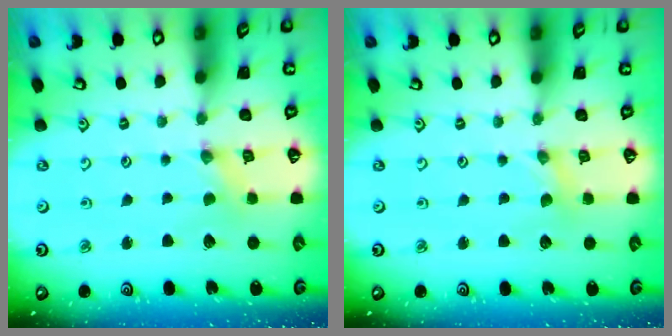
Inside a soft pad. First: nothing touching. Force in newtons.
{"total": 0.7, "press": 0.7, "slide": 0.2}